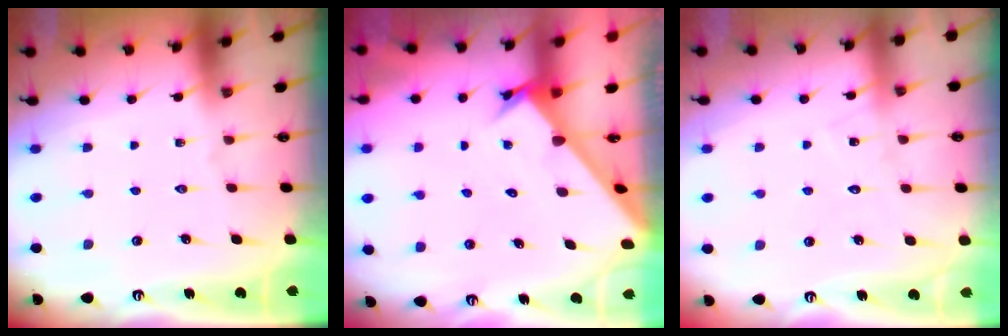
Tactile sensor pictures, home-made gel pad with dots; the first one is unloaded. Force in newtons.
{"total": 2.7, "press": 2.7, "slide": 0.3}
{"total": 8.2, "press": 8.2, "slide": 0.4}